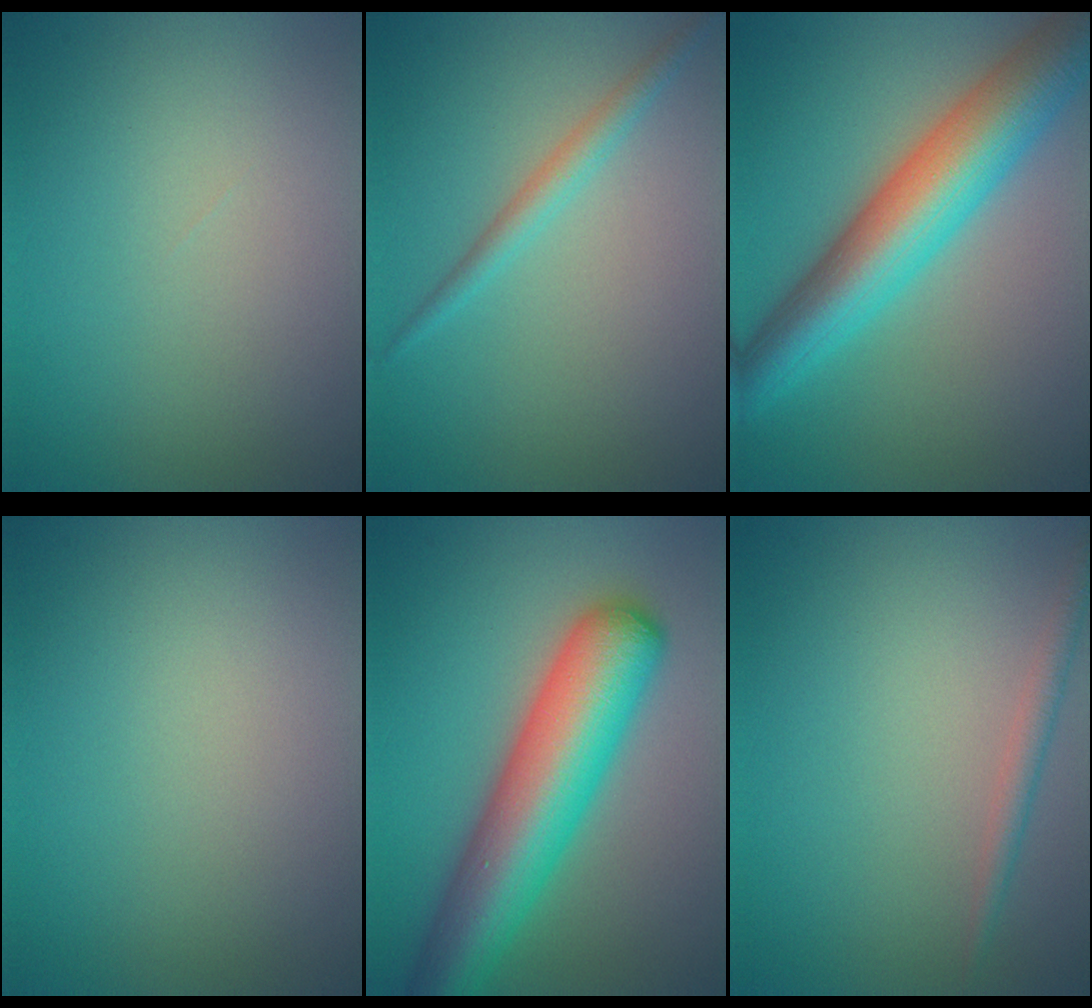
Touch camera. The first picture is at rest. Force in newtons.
{"total": 1.8, "press": 1.8, "slide": 0.1}
{"total": 9.5, "press": 9.5, "slide": 0.4}
{"total": 0.0}
{"total": 9.7, "press": 9.7, "slide": 0.3}
{"total": 1.6, "press": 1.6, "slide": 0.0}